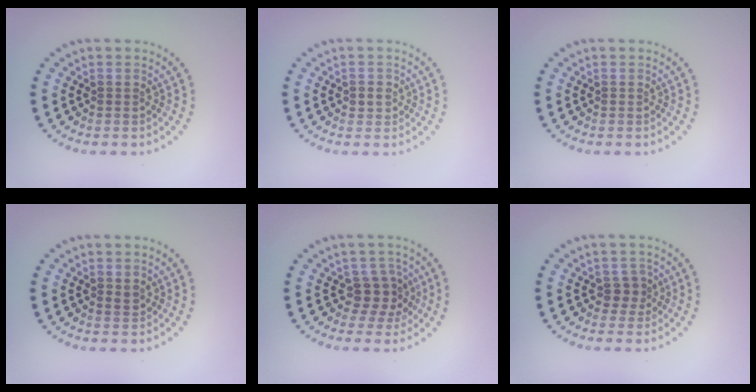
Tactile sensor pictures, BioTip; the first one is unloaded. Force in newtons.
{"total": 1.1, "press": 1.0, "slide": 0.5}
{"total": 0.0}
{"total": 0.7, "press": 0.7, "slide": 0.2}
{"total": 2.7, "press": 2.1, "slide": 1.6}
{"total": 1.6, "press": 1.3, "slide": 0.9}